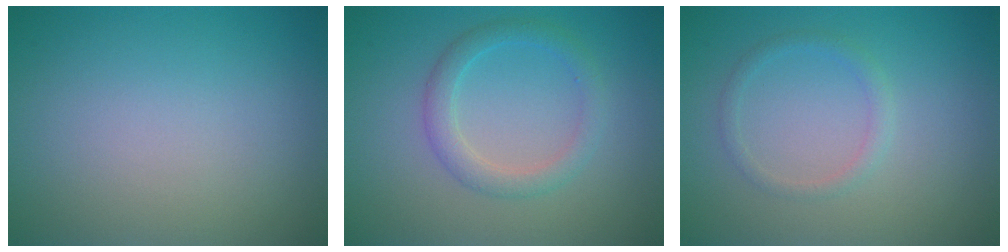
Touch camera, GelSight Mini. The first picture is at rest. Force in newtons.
{"total": 2.4, "press": 2.4, "slide": 0.2}
{"total": 1.3, "press": 1.3, "slide": 0.1}